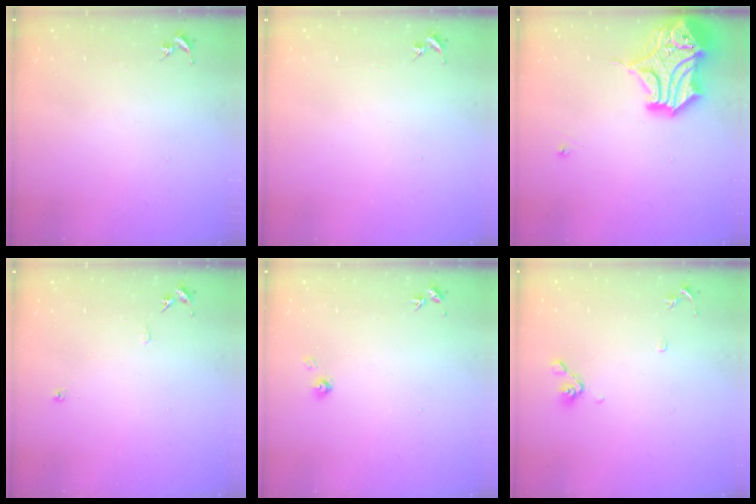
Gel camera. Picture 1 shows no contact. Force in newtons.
{"total": 0.0}
{"total": 19.9, "press": 19.7, "slide": 3.3}
{"total": 6.1, "press": 6.1, "slide": 0.7}
{"total": 4.1, "press": 4.1, "slide": 0.4}
{"total": 8.9, "press": 8.7, "slide": 1.9}